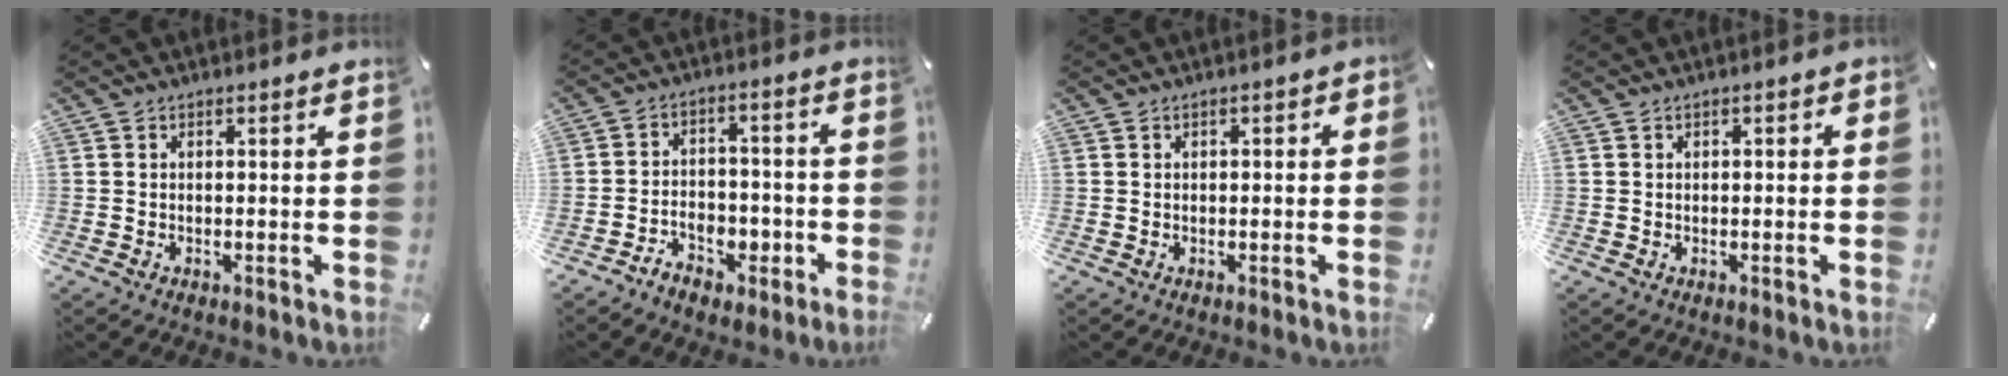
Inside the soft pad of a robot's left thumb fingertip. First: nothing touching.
{"total": 5.7, "force": [-4.2, 3.3, 1.8], "torque": [-0.022, 0.027, -0.075]}
{"total": 1.0, "force": [-0.4, 0.7, 0.6], "torque": [-0.010, 0.003, -0.009]}
{"total": 0.8, "force": [-0.2, 0.6, 0.4], "torque": [-0.007, 0.003, -0.006]}